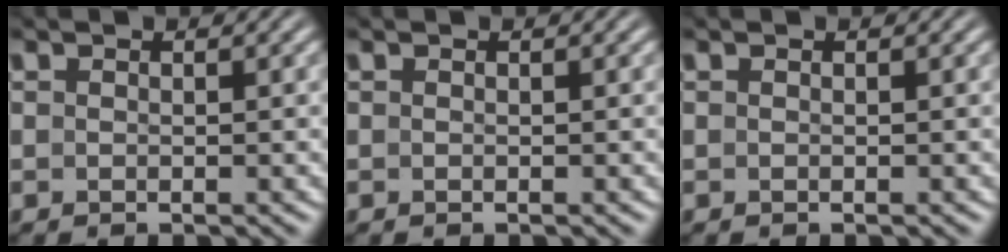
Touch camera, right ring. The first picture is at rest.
{"total": 0.0}
{"total": 0.0}